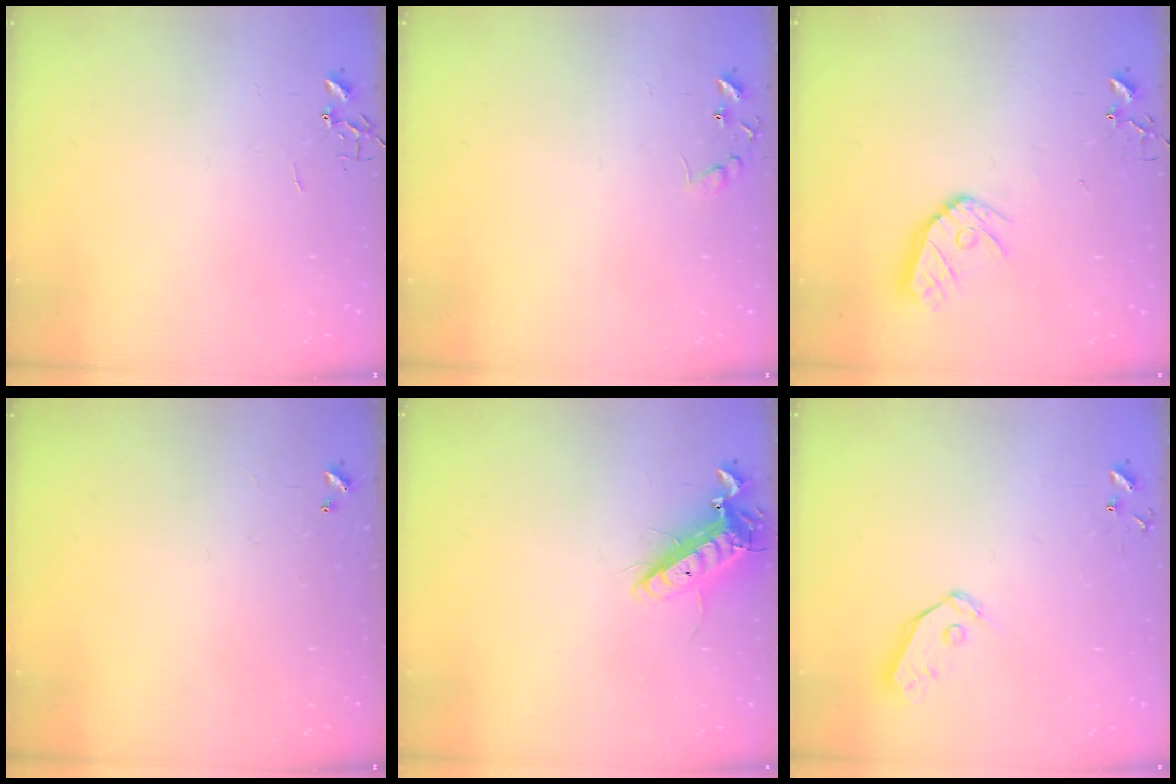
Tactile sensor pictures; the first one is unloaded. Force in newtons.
{"total": 8.9, "press": 8.9, "slide": 0.5}
{"total": 10.8, "press": 10.8, "slide": 0.9}
{"total": 0.0}
{"total": 13.1, "press": 13.0, "slide": 2.3}
{"total": 4.8, "press": 4.8, "slide": 0.5}